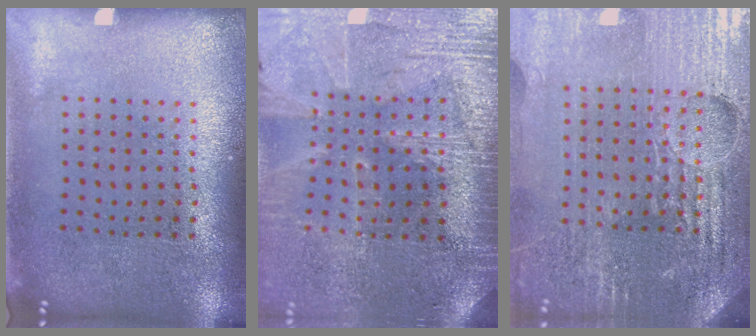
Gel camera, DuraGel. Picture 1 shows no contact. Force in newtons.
{"total": 3.5, "press": 3.3, "slide": 1.2}
{"total": 5.3, "press": 4.9, "slide": 2.1}